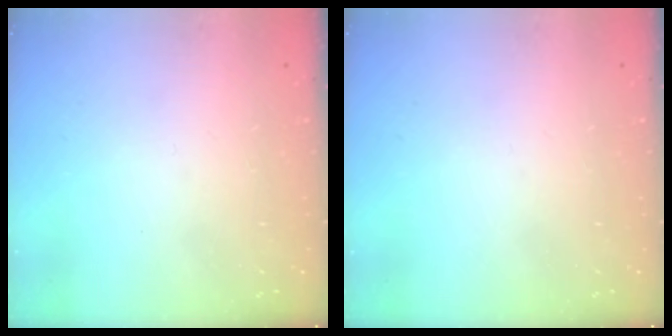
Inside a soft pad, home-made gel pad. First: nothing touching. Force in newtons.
{"total": 0.0}